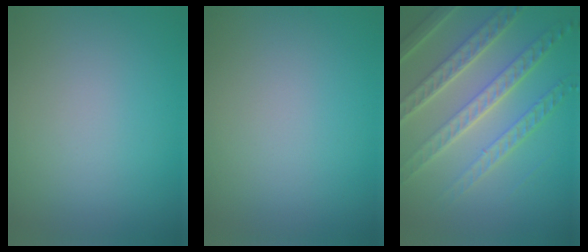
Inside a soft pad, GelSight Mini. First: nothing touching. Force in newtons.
{"total": 0.0}
{"total": 7.4, "press": 5.3, "slide": 5.2}